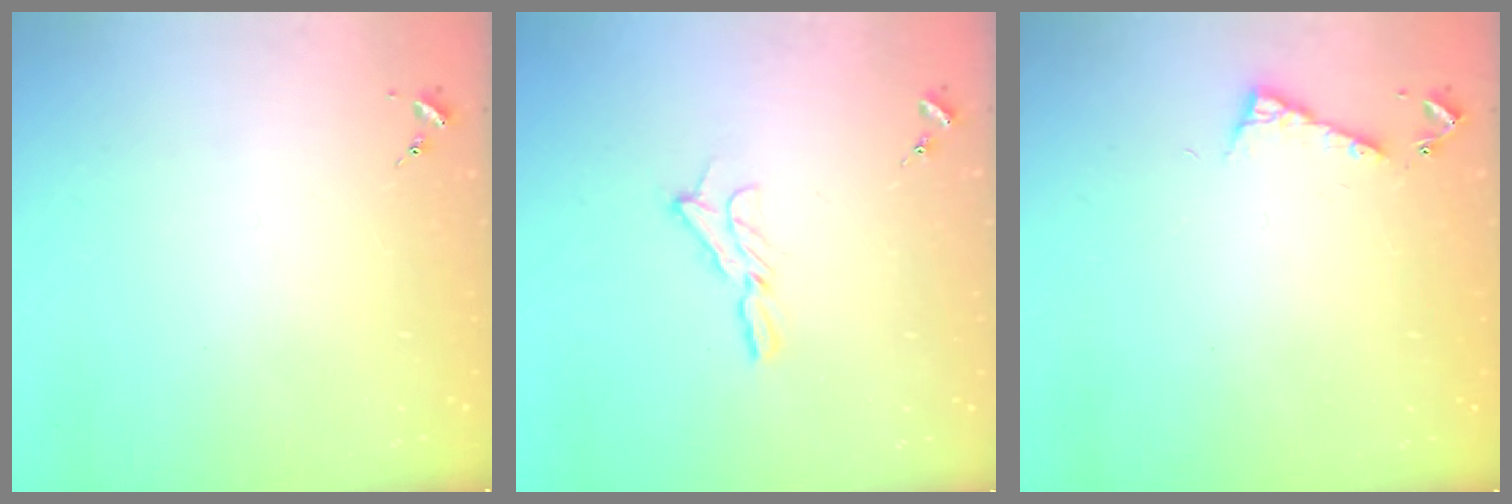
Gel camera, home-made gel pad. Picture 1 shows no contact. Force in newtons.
{"total": 7.9, "press": 7.9, "slide": 0.2}
{"total": 6.7, "press": 6.7, "slide": 0.8}